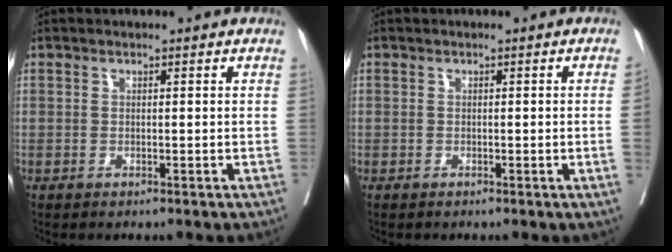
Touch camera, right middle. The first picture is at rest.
{"total": 1.0, "force": [-0.1, -0.4, 0.9], "torque": [-0.005, 0.001, 0.001]}